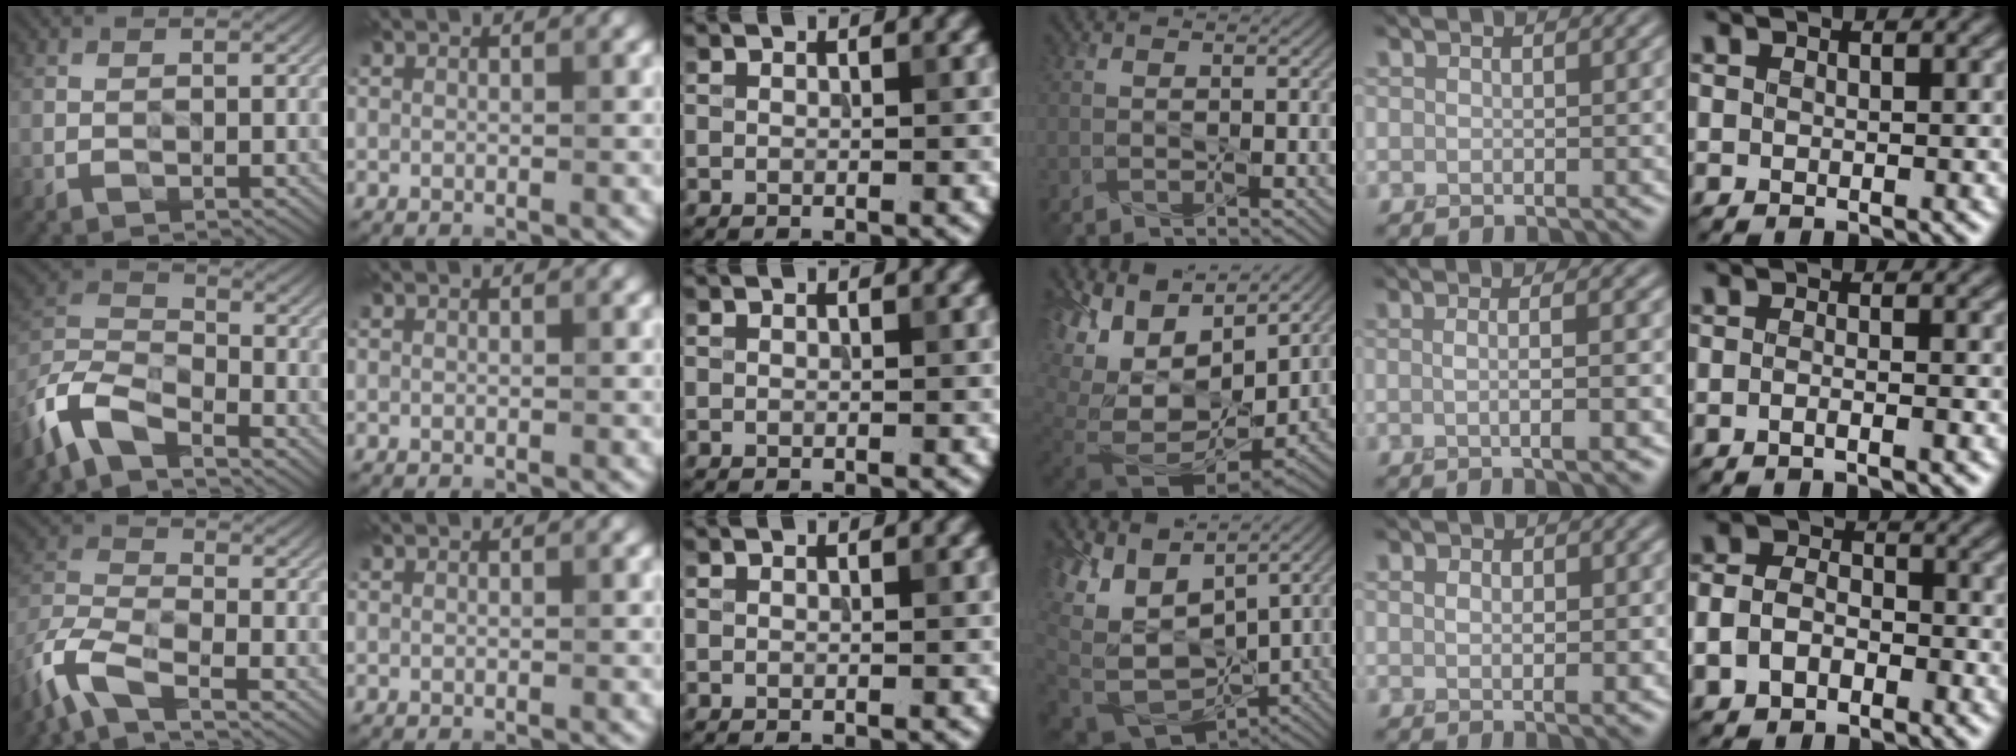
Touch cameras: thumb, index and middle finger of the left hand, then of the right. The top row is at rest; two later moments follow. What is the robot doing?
{"motion": "wipe", "object": "whiteboard"}